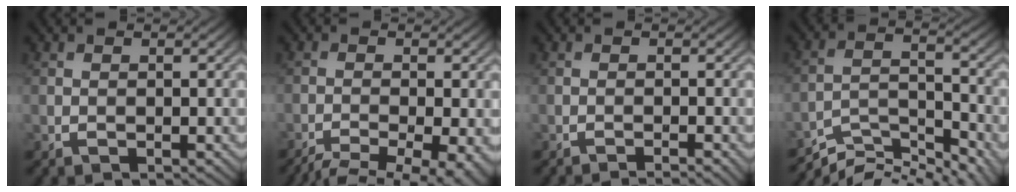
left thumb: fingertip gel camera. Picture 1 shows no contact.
{"total": 9.4, "force": [-7.2, 2.4, 5.6], "torque": [-0.086, -0.018, -0.089]}
{"total": 1.8, "force": [-1.3, 0.2, 1.2], "torque": [-0.011, 0.003, -0.025]}
{"total": 8.6, "force": [-7.1, 2.4, 4.1], "torque": [-0.076, -0.001, -0.129]}